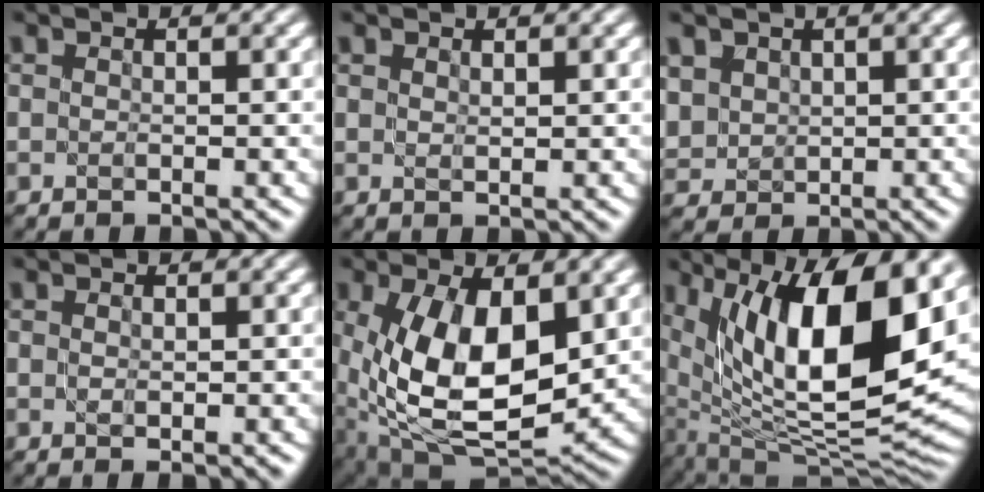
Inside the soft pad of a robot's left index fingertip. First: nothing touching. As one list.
[{"total": 0.7, "force": [0.5, 0.2, 0.3], "torque": [-0.007, -0.003, 0.012]}, {"total": 2.9, "force": [1.1, 2.5, 1.0], "torque": [-0.039, -0.001, 0.029]}, {"total": 1.2, "force": [-0.2, 0.4, 1.1], "torque": [-0.017, -0.004, 0.000]}, {"total": 12.1, "force": [0.6, 6.2, 10.4], "torque": [-0.203, -0.015, 0.017]}, {"total": 17.0, "force": [5.1, 7.2, 14.6], "torque": [-0.235, -0.002, 0.096]}]